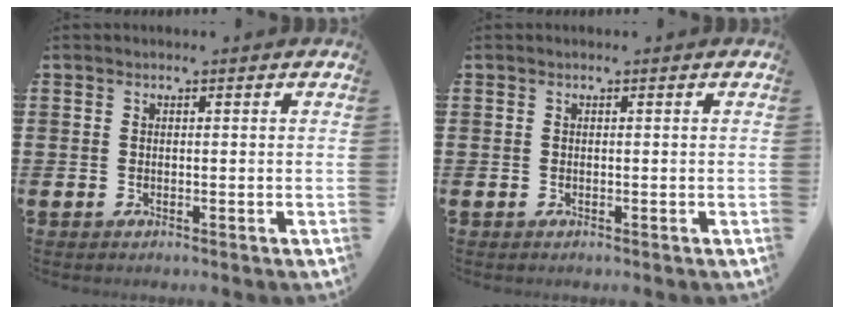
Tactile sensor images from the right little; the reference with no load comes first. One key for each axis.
{"total": 0.0}